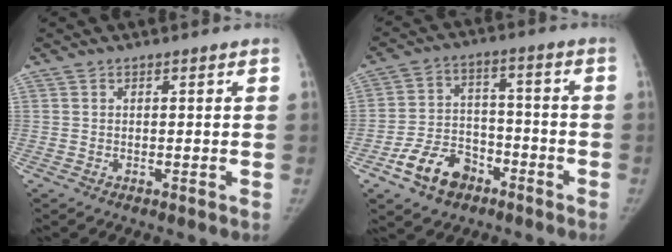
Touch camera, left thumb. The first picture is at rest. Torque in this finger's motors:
{"motor_torque": [-0.04, 0.16, 0.64, 0.37, 0.02]}